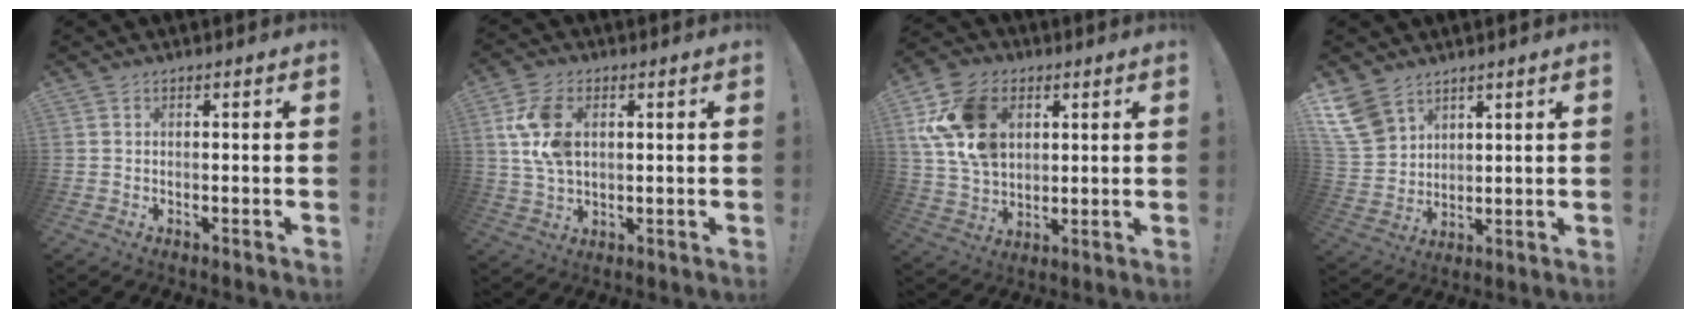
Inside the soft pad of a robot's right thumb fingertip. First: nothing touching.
{"total": 11.5, "force": [2.8, 7.3, 8.4], "torque": [-0.164, -0.003, 0.053]}
{"total": 18.0, "force": [6.1, 13.1, 10.8], "torque": [-0.207, -0.015, 0.120]}
{"total": 10.4, "force": [7.3, 6.5, 3.5], "torque": [-0.067, -0.047, 0.147]}